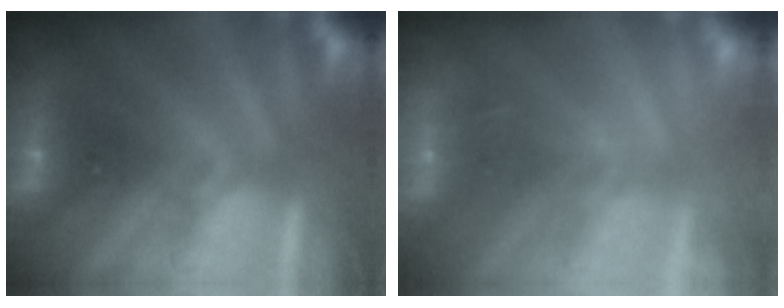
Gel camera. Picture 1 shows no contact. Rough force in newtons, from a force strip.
{"total": 2.2}